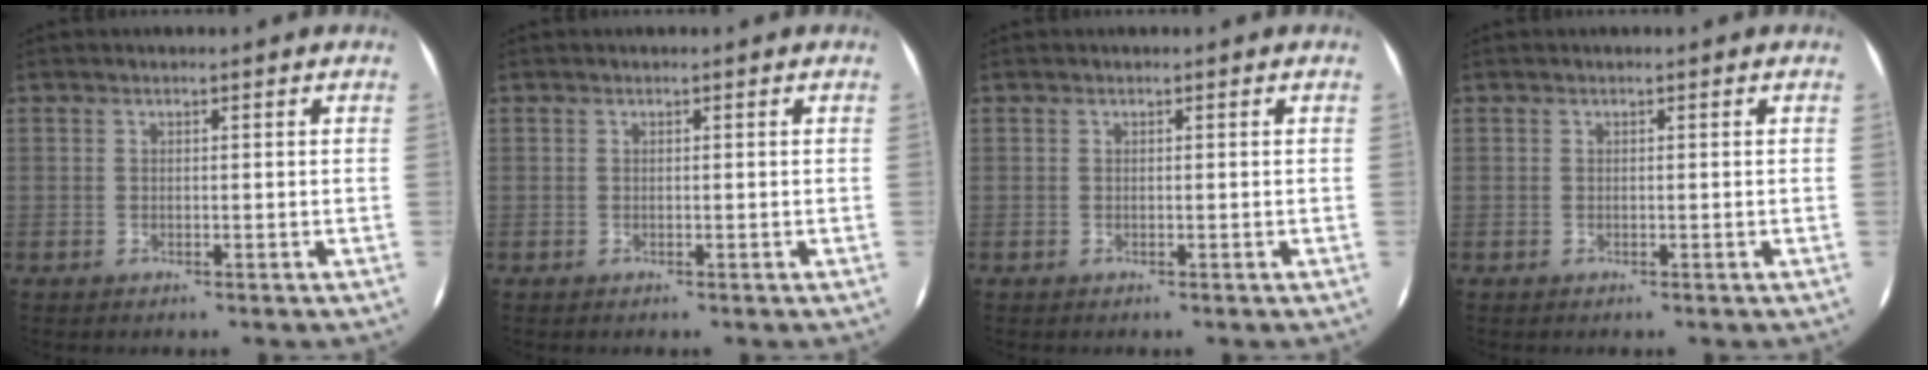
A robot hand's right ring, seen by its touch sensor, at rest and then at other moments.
{"total": 0.0}
{"total": 0.0}
{"total": 0.0}